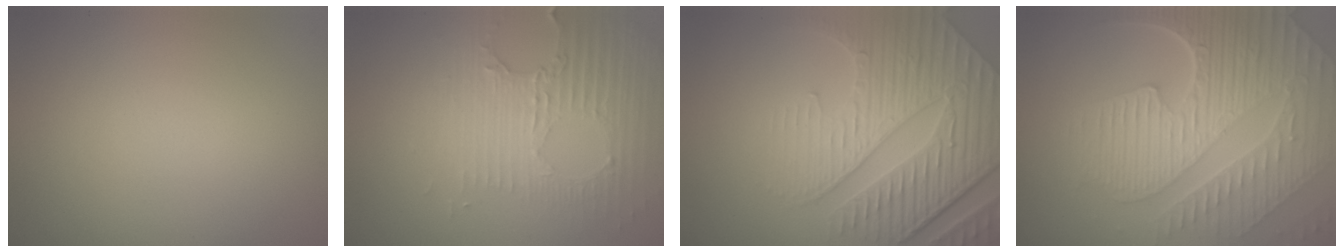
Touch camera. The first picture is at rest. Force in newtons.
{"total": 3.5, "press": 3.4, "slide": 1.1}
{"total": 8.8, "press": 6.2, "slide": 6.3}
{"total": 9.7, "press": 6.6, "slide": 7.0}